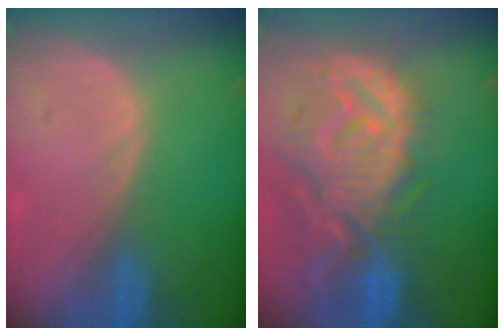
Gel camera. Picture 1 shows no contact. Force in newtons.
{"total": 12.8, "press": 11.2, "slide": 6.1}